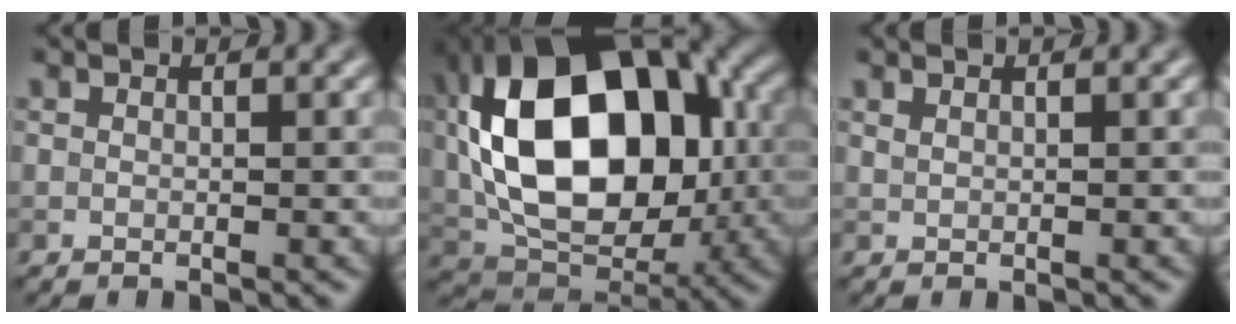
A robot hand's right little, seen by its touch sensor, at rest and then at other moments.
{"total": 15.9, "force": [1.6, 10.3, 12.0], "torque": [-0.213, 0.006, 0.030]}
{"total": 0.7, "force": [0.5, 0.2, 0.3], "torque": [-0.005, 0.001, 0.008]}